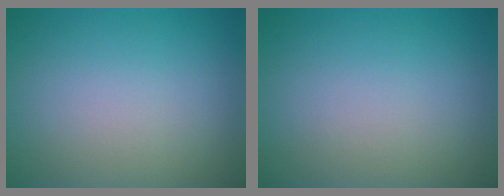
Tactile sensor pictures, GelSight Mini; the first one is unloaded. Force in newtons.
{"total": 0.0}